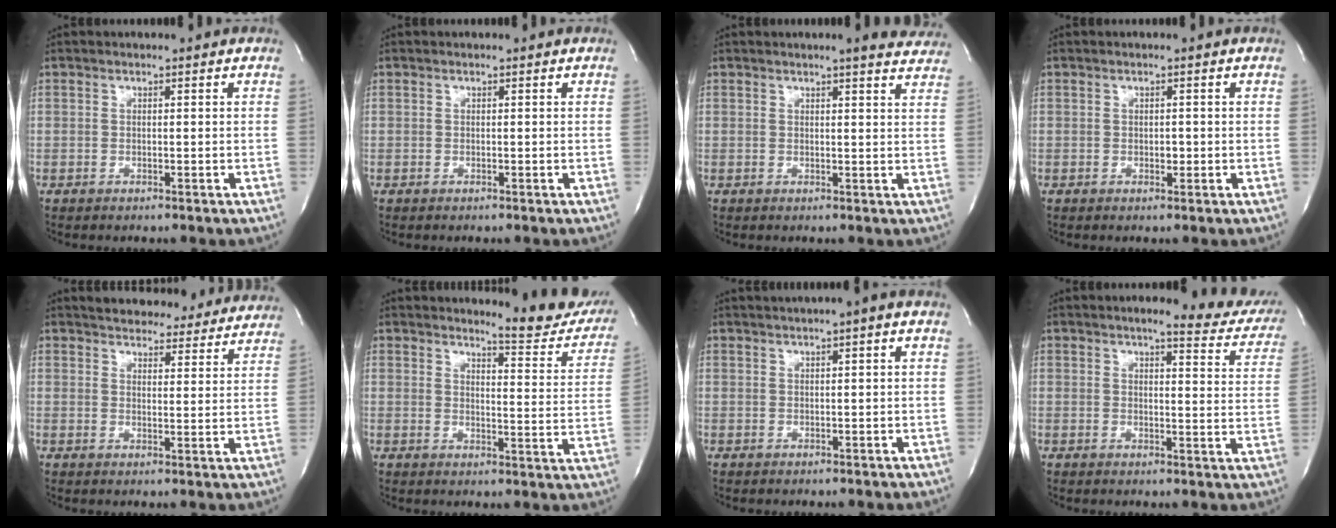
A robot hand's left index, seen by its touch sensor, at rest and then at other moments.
{"total": 0.0}
{"total": 8.3, "force": [7.7, 0.7, 3.1], "torque": [-0.027, -0.015, 0.063]}
{"total": 1.0, "force": [-0.2, 0.6, 0.7], "torque": [-0.009, 0.001, -0.001]}
{"total": 17.7, "force": [16.6, 4.6, 4.4], "torque": [-0.050, 0.004, 0.198]}
{"total": 11.5, "force": [10.9, 1.7, 3.3], "torque": [-0.024, -0.055, 0.110]}
{"total": 2.7, "force": [1.5, -0.2, 2.3], "torque": [-0.042, 0.012, 0.027]}
{"total": 11.1, "force": [9.9, 2.2, 4.5], "torque": [-0.030, -0.023, 0.089]}